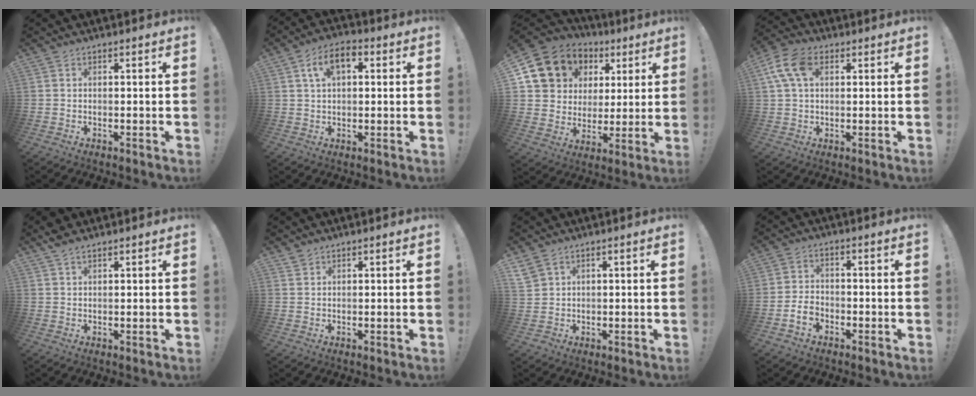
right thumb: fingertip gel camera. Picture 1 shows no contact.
{"total": 8.5, "force": [2.9, 5.0, 6.2], "torque": [-0.104, 0.012, 0.053]}
{"total": 12.4, "force": [6.2, 10.2, 3.3], "torque": [-0.056, -0.035, 0.137]}
{"total": 10.8, "force": [3.4, 6.8, 7.7], "torque": [-0.154, 0.007, 0.069]}
{"total": 2.9, "force": [2.2, 1.0, 1.5], "torque": [-0.025, -0.009, 0.041]}
{"total": 1.3, "force": [1.2, 0.6, 0.1], "torque": [0.001, -0.003, 0.023]}
{"total": 4.4, "force": [2.6, 3.3, 1.3], "torque": [-0.022, -0.007, 0.053]}
{"total": 5.2, "force": [-2.9, 3.4, 2.7], "torque": [-0.047, 0.009, -0.053]}